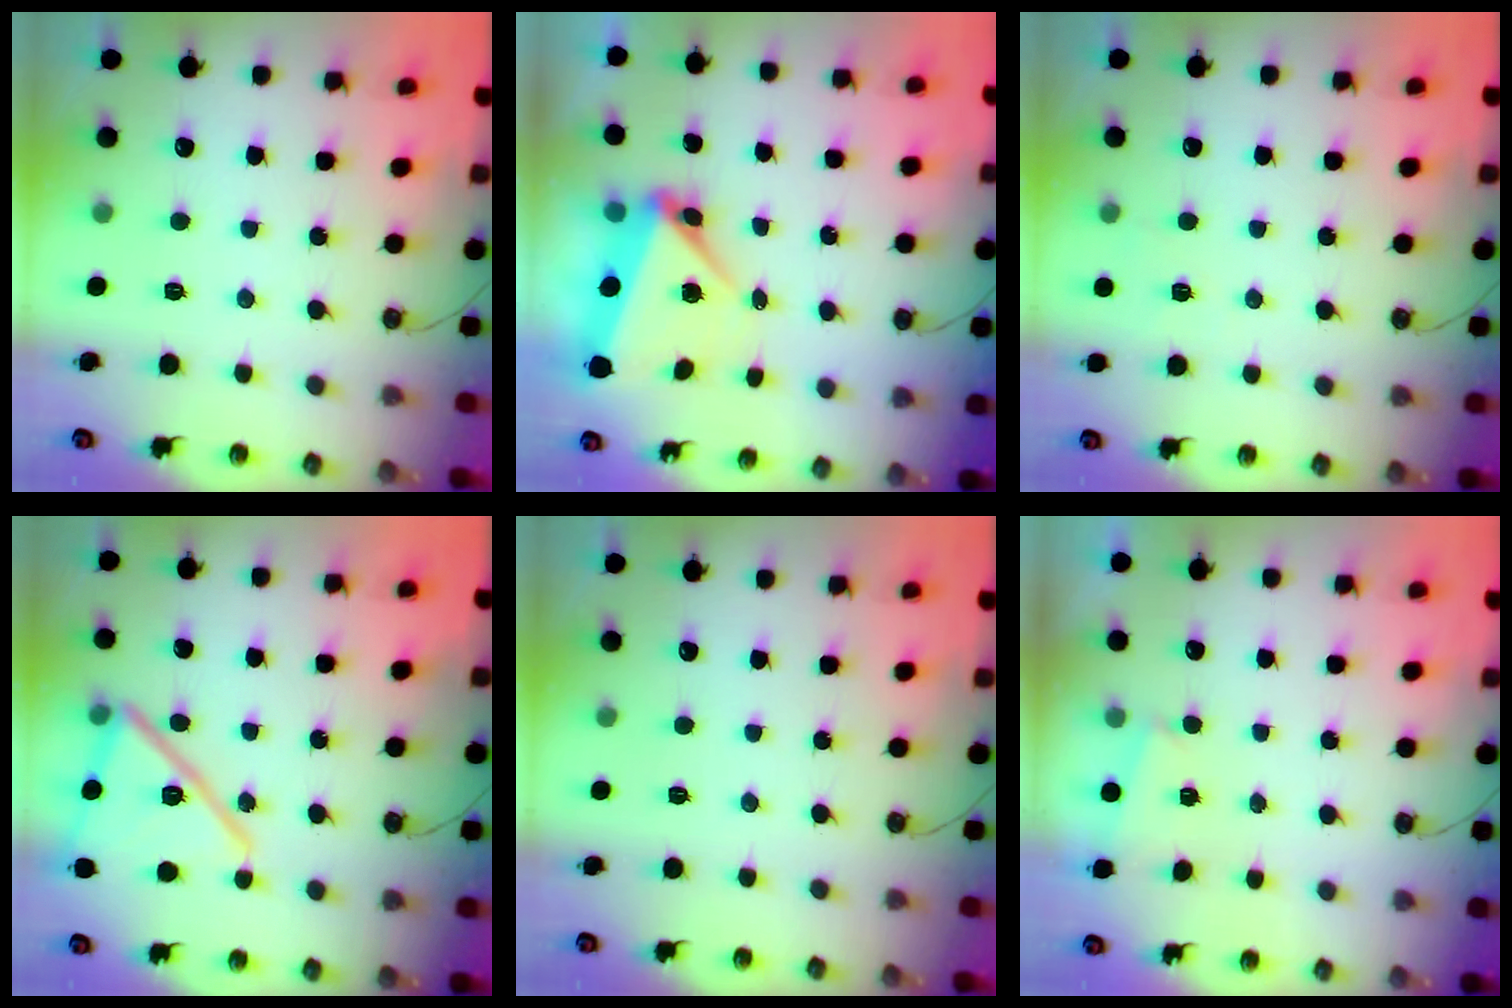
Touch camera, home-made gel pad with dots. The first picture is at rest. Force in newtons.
{"total": 6.5, "press": 5.6, "slide": 3.3}
{"total": 4.3, "press": 4.3, "slide": 0.3}
{"total": 18.2, "press": 18.0, "slide": 2.9}
{"total": 0.0}
{"total": 1.0, "press": 1.0, "slide": 0.3}